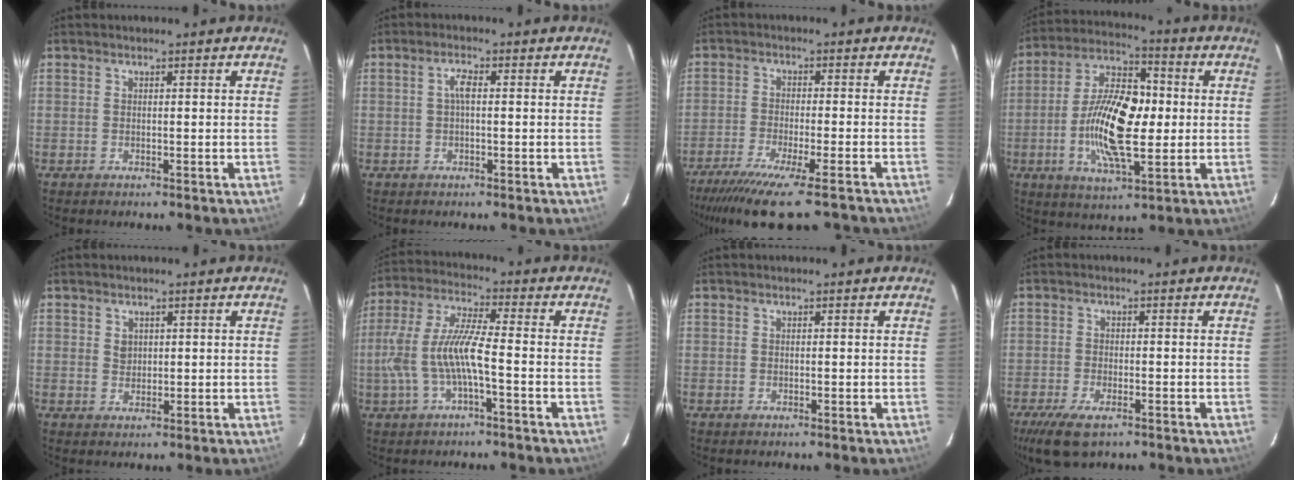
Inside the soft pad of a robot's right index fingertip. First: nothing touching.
{"total": 2.1, "force": [0.1, 0.7, 2.0], "torque": [-0.043, 0.007, 0.001]}
{"total": 14.7, "force": [-12.0, 1.6, 8.3], "torque": [-0.173, -0.048, -0.193]}
{"total": 16.2, "force": [-1.3, 6.8, 14.7], "torque": [-0.283, 0.006, -0.031]}
{"total": 1.7, "force": [0.8, 1.5, 0.5], "torque": [-0.004, 0.004, 0.015]}
{"total": 10.2, "force": [-2.5, 1.7, 9.8], "torque": [-0.213, 0.003, -0.042]}
{"total": 0.0}
{"total": 7.7, "force": [-5.0, 3.2, 5.0], "torque": [-0.124, -0.025, -0.091]}